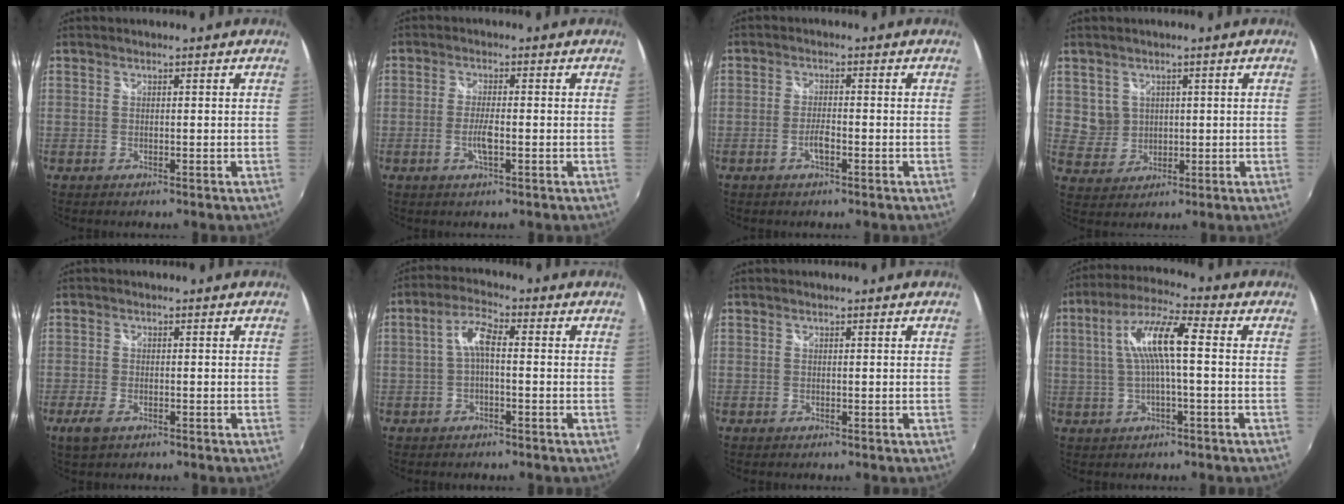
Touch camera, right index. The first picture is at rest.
{"total": 3.4, "force": [-1.1, 0.7, 3.1], "torque": [-0.064, -0.003, -0.021]}
{"total": 2.6, "force": [-1.3, 0.8, 2.1], "torque": [-0.048, 0.001, -0.027]}
{"total": 4.6, "force": [1.5, 4.3, 0.7], "torque": [-0.011, 0.008, 0.036]}
{"total": 3.6, "force": [-2.2, 1.6, 2.3], "torque": [-0.056, -0.010, -0.043]}
{"total": 4.4, "force": [-0.7, 1.4, 4.1], "torque": [-0.085, 0.014, -0.014]}
{"total": 0.0}
{"total": 9.5, "force": [0.6, 1.4, 9.4], "torque": [-0.181, 0.016, 0.013]}